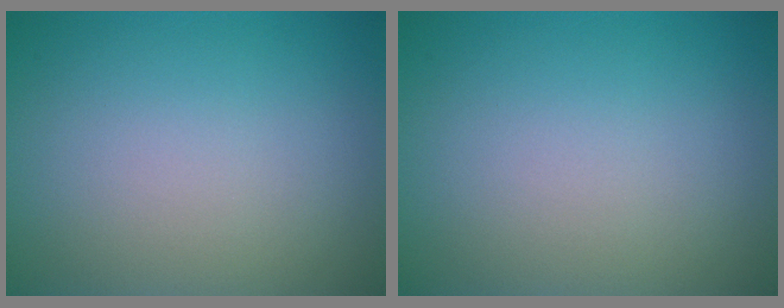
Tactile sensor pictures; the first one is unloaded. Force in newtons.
{"total": 0.0}